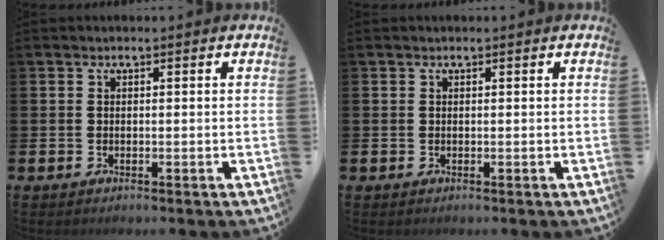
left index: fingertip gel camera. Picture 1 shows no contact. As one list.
[{"total": 0.0}]